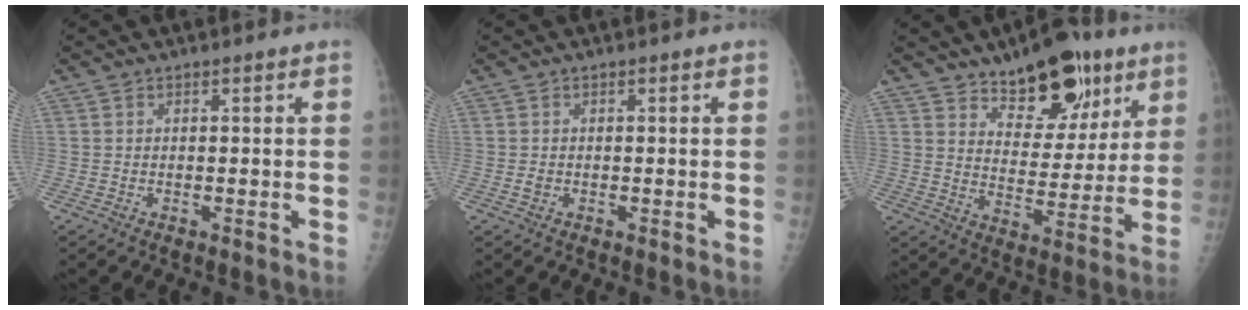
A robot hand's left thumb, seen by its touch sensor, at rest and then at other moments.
{"total": 0.9, "force": [-0.1, 0.7, 0.5], "torque": [-0.006, 0.000, 0.000]}
{"total": 16.0, "force": [10.1, 8.0, 9.3], "torque": [-0.081, -0.059, 0.161]}